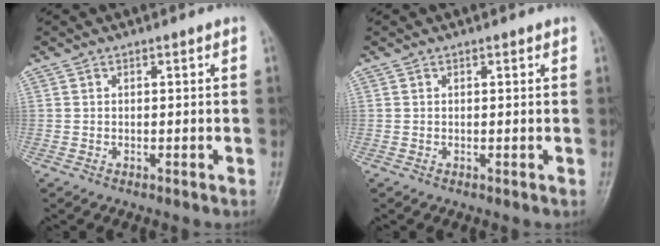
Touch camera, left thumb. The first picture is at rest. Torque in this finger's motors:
{"motor_torque": [-0.17, -0.09, -0.11, 0.04, 0.01]}